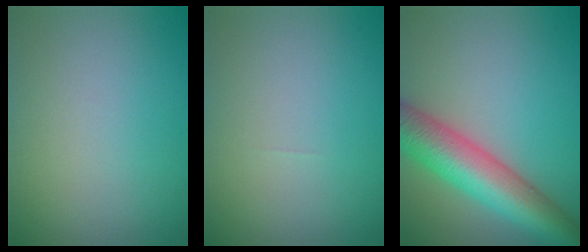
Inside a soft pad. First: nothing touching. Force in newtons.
{"total": 0.0}
{"total": 8.6, "press": 8.6, "slide": 0.3}